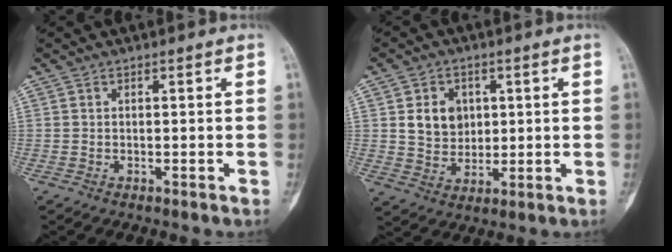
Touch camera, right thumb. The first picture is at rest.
{"total": 7.4, "force": [1.9, 6.0, 3.7], "torque": [-0.031, -0.011, 0.042]}